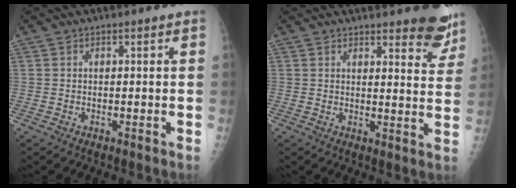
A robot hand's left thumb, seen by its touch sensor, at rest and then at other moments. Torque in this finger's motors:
{"motor_torque": [1.70, 0.88, 0.47, -0.19, 0.09]}